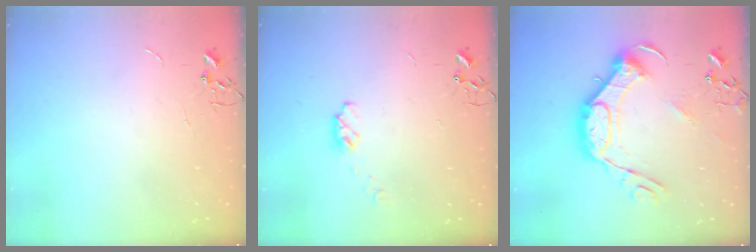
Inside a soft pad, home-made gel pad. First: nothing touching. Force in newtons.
{"total": 4.9, "press": 4.9, "slide": 0.4}
{"total": 18.6, "press": 18.6, "slide": 1.3}